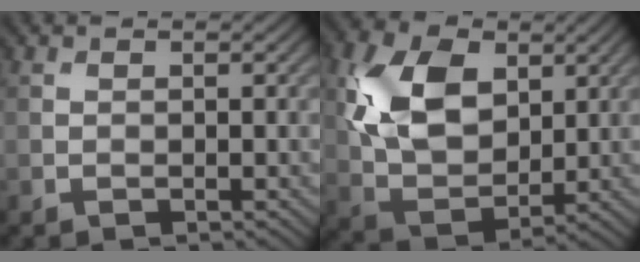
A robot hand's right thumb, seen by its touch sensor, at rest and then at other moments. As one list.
[{"total": 11.6, "force": [3.2, 7.6, 8.1], "torque": [-0.195, 0.008, 0.059]}]